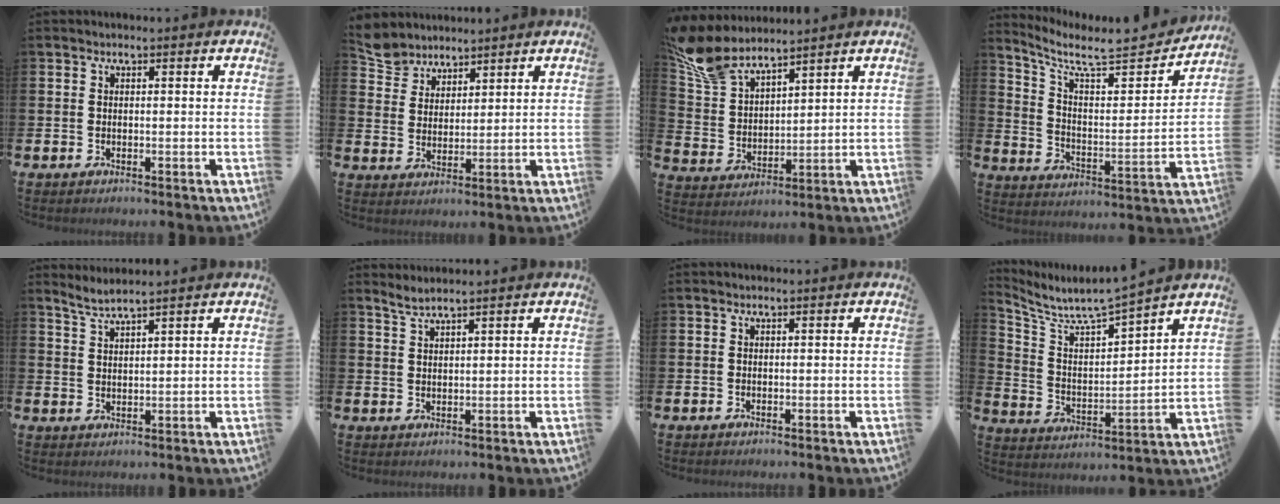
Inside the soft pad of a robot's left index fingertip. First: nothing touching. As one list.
[{"total": 5.1, "force": [4.8, 1.6, -0.5], "torque": [-0.021, -0.018, 0.091]}, {"total": 8.4, "force": [7.7, 2.3, 2.6], "torque": [-0.089, -0.031, 0.145]}, {"total": 7.5, "force": [6.7, 1.7, 3.0], "torque": [-0.089, -0.056, 0.109]}, {"total": 3.0, "force": [3.0, -0.5, 0.4], "torque": [-0.022, -0.008, 0.056]}, {"total": 2.2, "force": [2.1, -0.3, 0.4], "torque": [-0.020, 0.001, 0.041]}, {"total": 0.0}, {"total": 6.3, "force": [6.1, 0.1, 1.9], "torque": [-0.073, -0.055, 0.098]}]